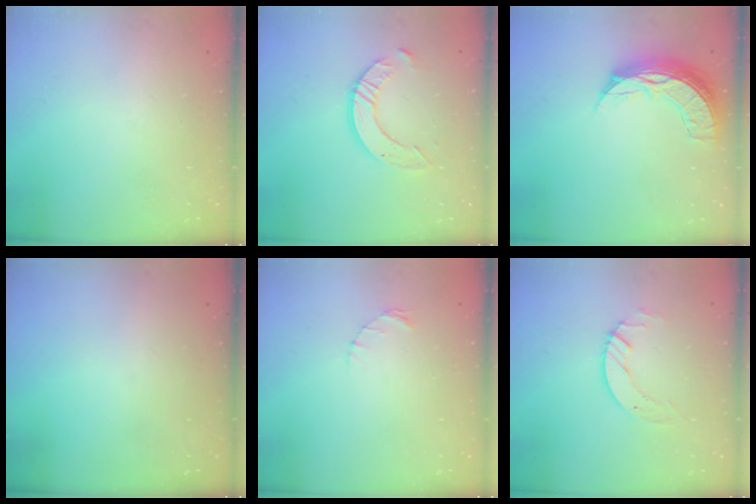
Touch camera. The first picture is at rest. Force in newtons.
{"total": 8.9, "press": 8.9, "slide": 0.9}
{"total": 11.2, "press": 11.2, "slide": 0.9}
{"total": 0.0}
{"total": 2.0, "press": 2.0, "slide": 0.4}
{"total": 4.5, "press": 4.5, "slide": 0.4}